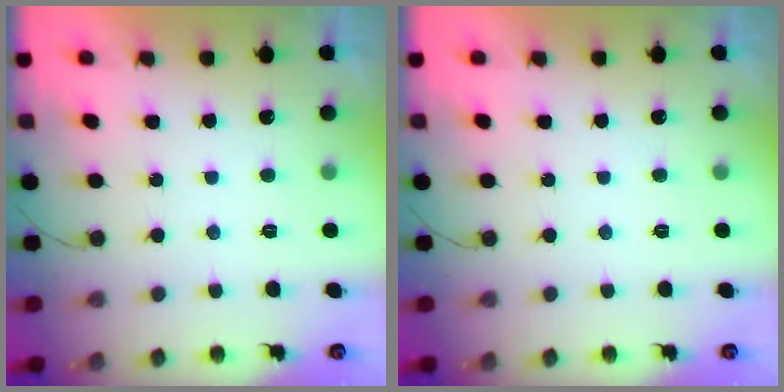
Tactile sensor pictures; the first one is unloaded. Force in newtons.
{"total": 0.0}